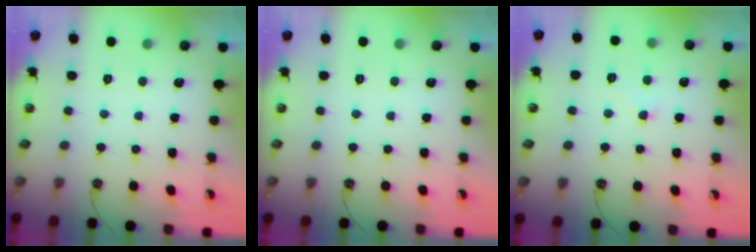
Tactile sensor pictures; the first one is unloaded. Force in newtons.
{"total": 0.0}
{"total": 2.7, "press": 2.7, "slide": 0.5}